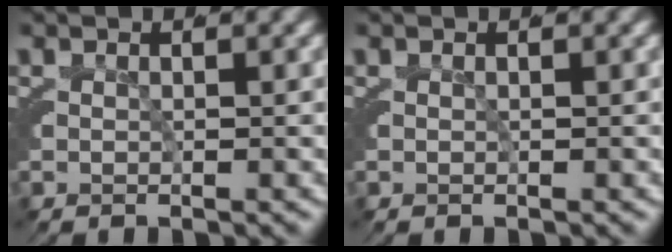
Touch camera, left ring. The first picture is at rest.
{"total": 0.0}